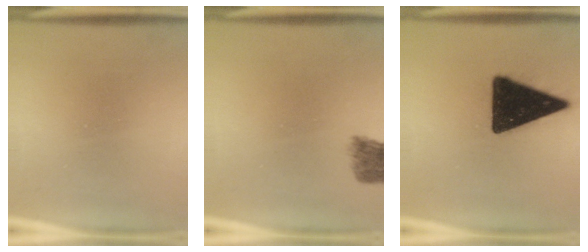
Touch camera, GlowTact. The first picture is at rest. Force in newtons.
{"total": 4.3}
{"total": 17.1}